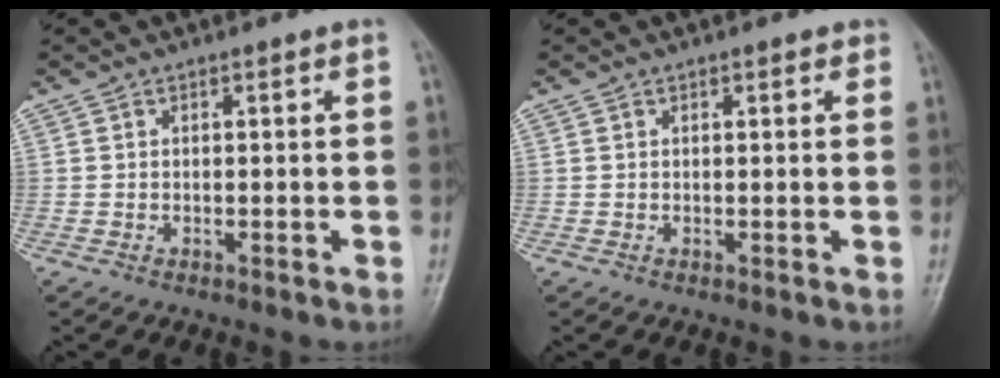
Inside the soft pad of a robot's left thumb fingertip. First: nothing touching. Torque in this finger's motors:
{"motor_torque": [-0.15, 0.03, -0.38, 0.04, 0.03]}